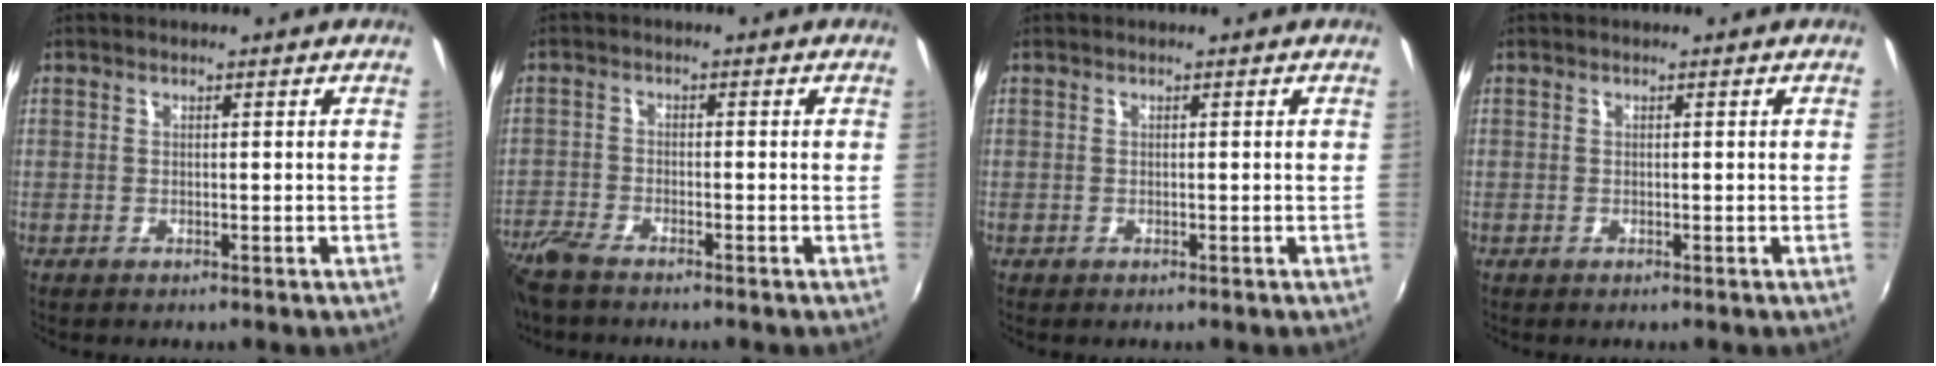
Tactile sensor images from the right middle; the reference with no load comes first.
{"total": 6.9, "force": [-5.8, 1.6, 3.2], "torque": [-0.091, -0.024, -0.118]}
{"total": 0.0}
{"total": 0.0}